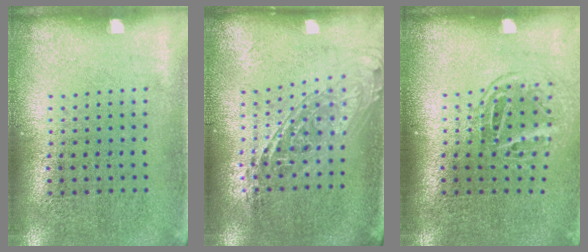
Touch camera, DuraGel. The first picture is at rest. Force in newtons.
{"total": 1.6, "press": 1.3, "slide": 1.0}
{"total": 1.5, "press": 1.0, "slide": 1.1}